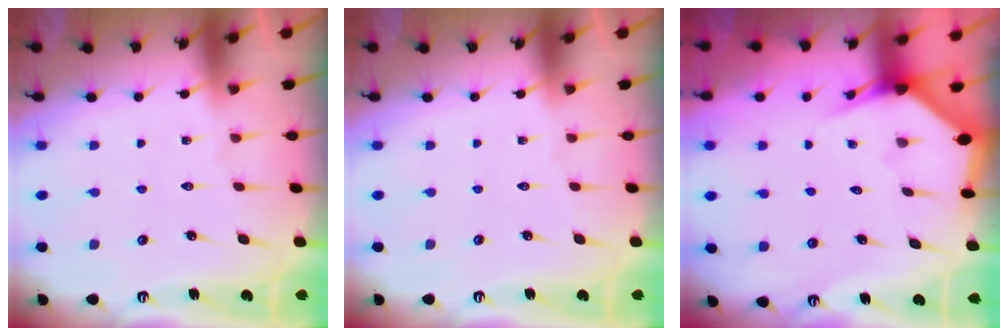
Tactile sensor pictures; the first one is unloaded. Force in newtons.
{"total": 0.0}
{"total": 2.8, "press": 2.8, "slide": 0.0}